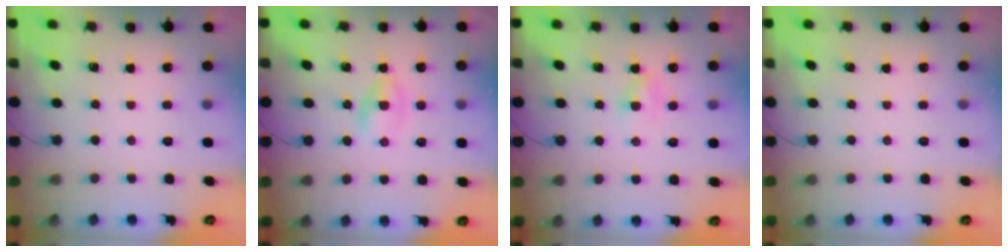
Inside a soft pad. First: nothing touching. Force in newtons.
{"total": 2.3, "press": 2.1, "slide": 1.0}
{"total": 1.9, "press": 1.6, "slide": 1.0}
{"total": 0.0}